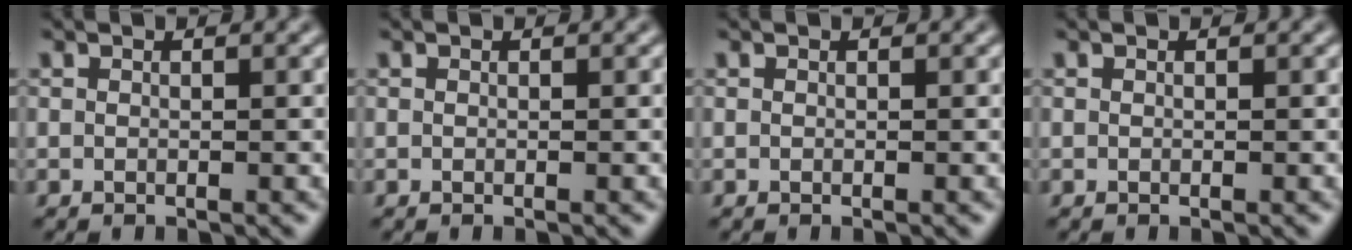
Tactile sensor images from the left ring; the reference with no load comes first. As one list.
[{"total": 0.0}, {"total": 0.0}, {"total": 0.0}]